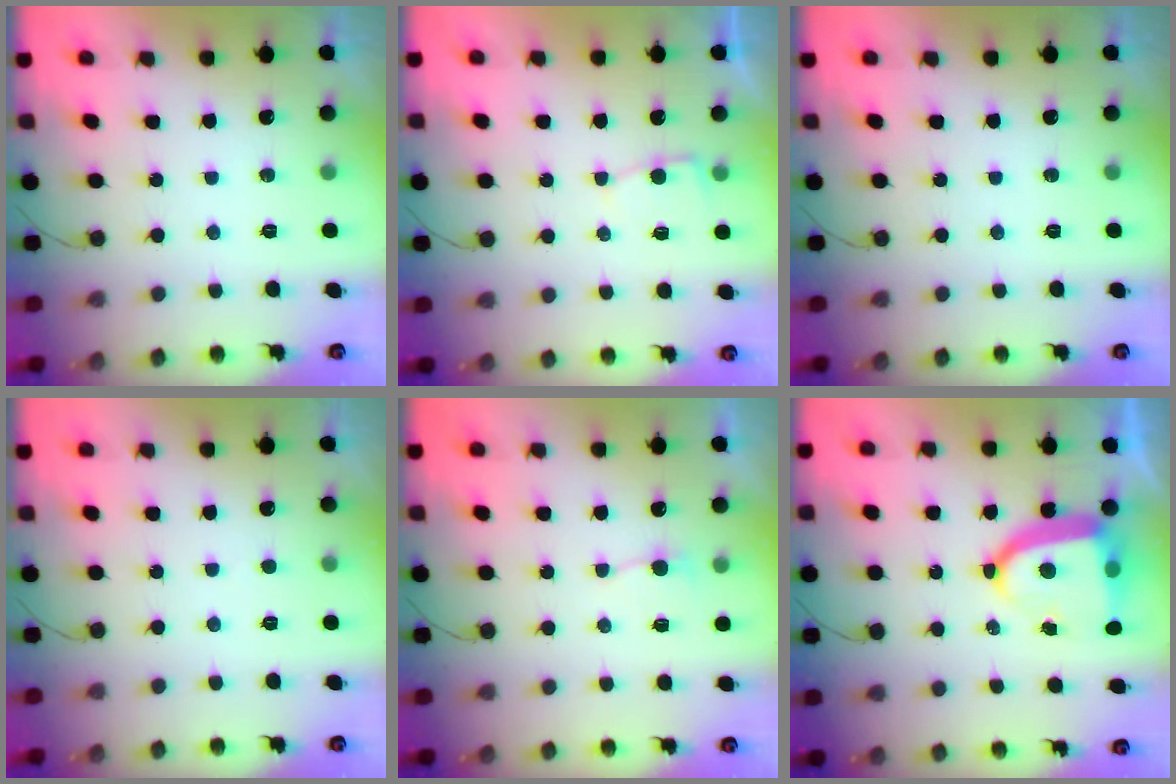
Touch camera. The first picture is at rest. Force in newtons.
{"total": 2.6, "press": 2.6, "slide": 0.3}
{"total": 0.0}
{"total": 2.2, "press": 2.2, "slide": 0.2}
{"total": 2.7, "press": 2.7, "slide": 0.3}
{"total": 13.0, "press": 12.9, "slide": 1.8}